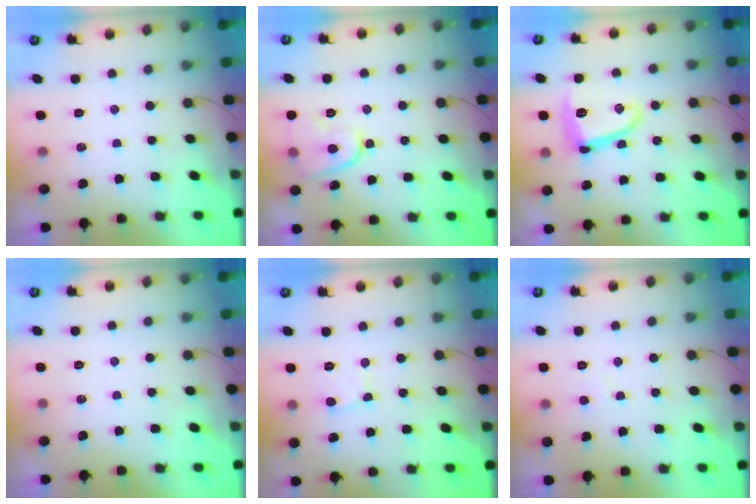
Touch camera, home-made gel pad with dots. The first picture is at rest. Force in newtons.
{"total": 9.8, "press": 9.7, "slide": 1.1}
{"total": 10.6, "press": 10.5, "slide": 0.9}
{"total": 0.0}
{"total": 2.6, "press": 2.6, "slide": 0.2}
{"total": 2.8, "press": 2.7, "slide": 0.4}